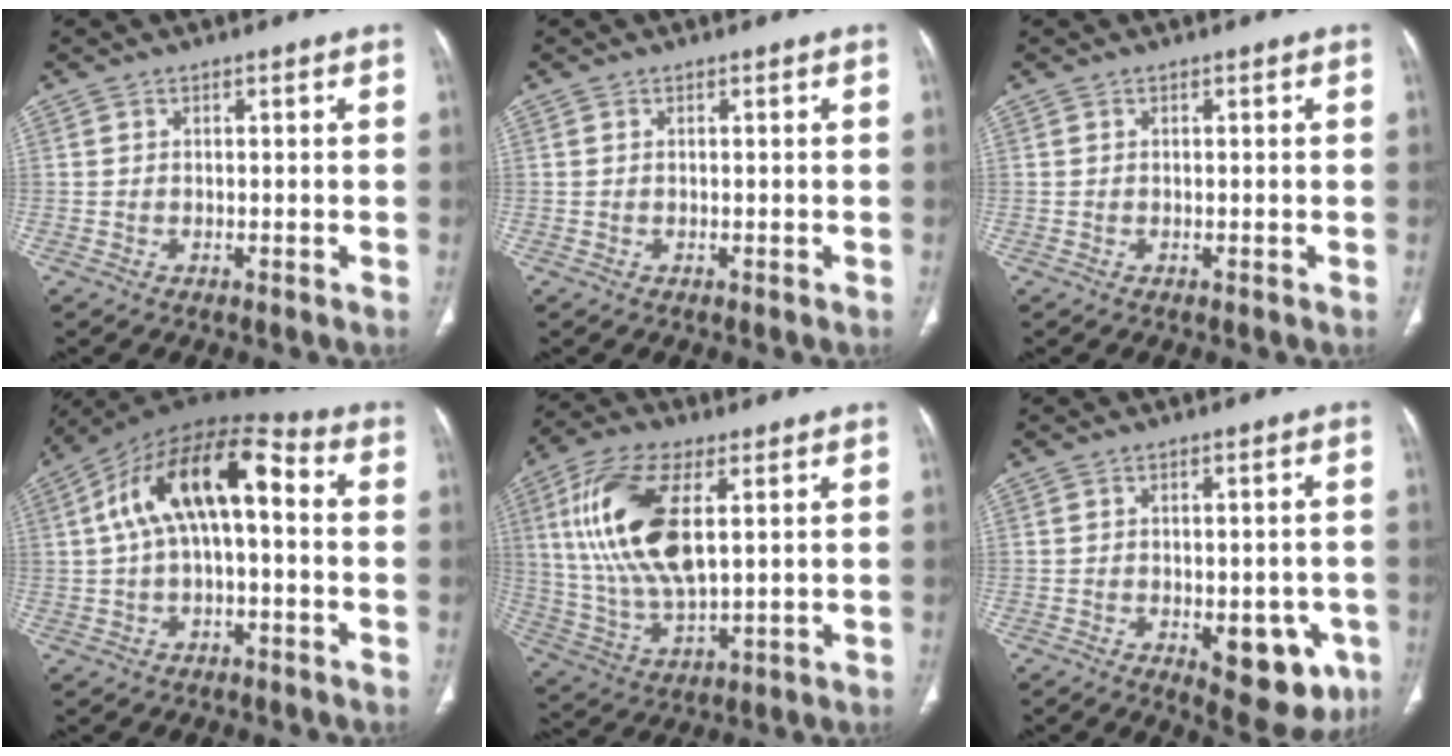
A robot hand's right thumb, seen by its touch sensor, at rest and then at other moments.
{"total": 0.0}
{"total": 0.0}
{"total": 16.1, "force": [1.7, 7.7, 14.0], "torque": [-0.239, 0.053, 0.021]}
{"total": 18.3, "force": [4.4, 8.1, 15.8], "torque": [-0.327, -0.011, 0.089]}
{"total": 11.9, "force": [-4.2, 5.9, 9.4], "torque": [-0.085, 0.003, -0.037]}